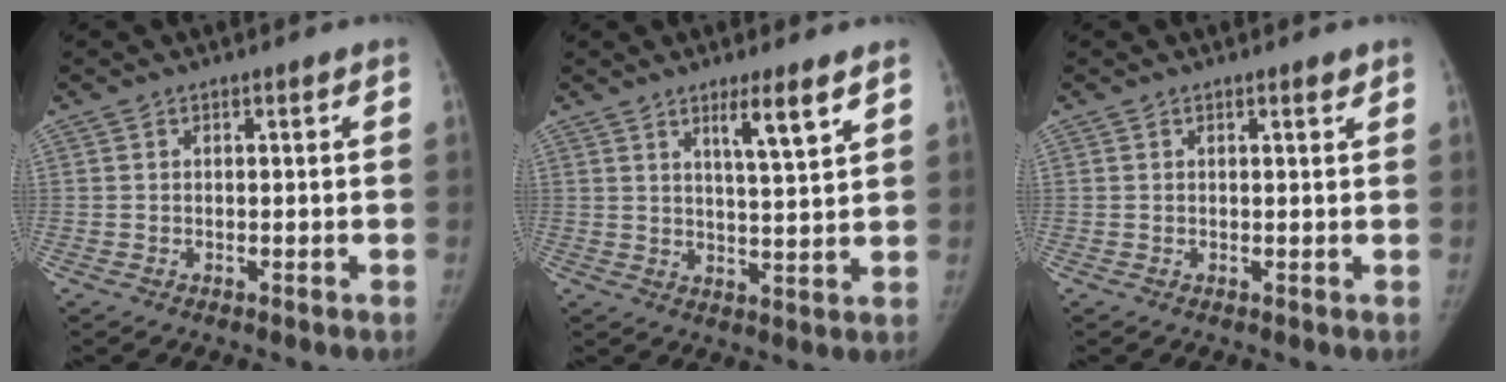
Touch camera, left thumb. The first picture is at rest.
{"total": 6.5, "force": [4.0, 0.5, 5.1], "torque": [-0.083, -0.032, 0.069]}
{"total": 0.9, "force": [0.7, 0.2, 0.6], "torque": [-0.008, -0.004, 0.010]}